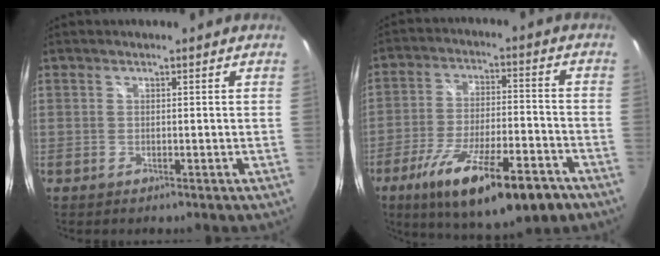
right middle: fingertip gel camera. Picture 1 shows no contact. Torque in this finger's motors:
{"motor_torque": [2.14, 0.00, 0.42, 0.21]}